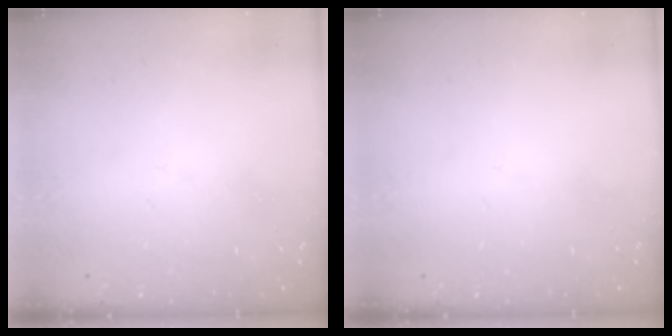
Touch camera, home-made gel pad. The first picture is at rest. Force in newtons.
{"total": 0.0}